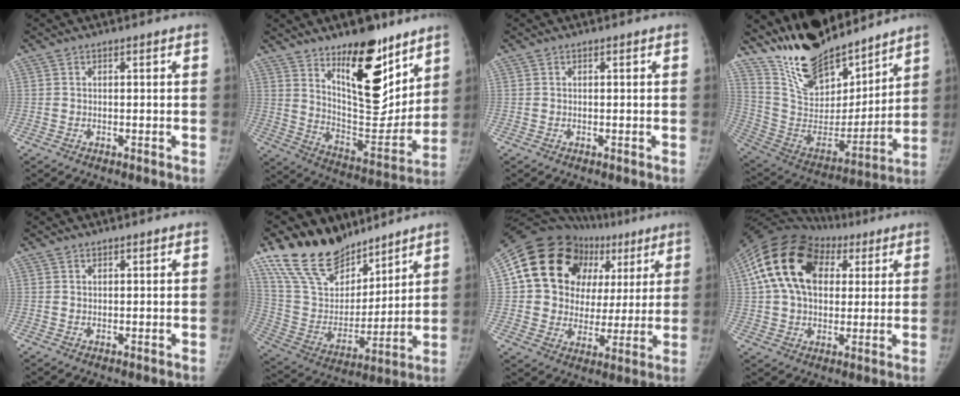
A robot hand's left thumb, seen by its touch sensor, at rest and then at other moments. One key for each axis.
{"total": 20.5, "fx": 12.1, "fy": 8.7, "fz": 14.1, "tx": -0.151, "ty": -0.101, "tz": 0.198}
{"total": 0.0}
{"total": 22.9, "fx": 19.2, "fy": 8.5, "fz": 9.1, "tx": -0.122, "ty": -0.110, "tz": 0.344}
{"total": 0.7, "fx": 0.6, "fy": 0.3, "fz": 0.1, "tx": 0.004, "ty": -0.004, "tz": 0.008}
{"total": 20.5, "fx": 15.8, "fy": 10.3, "fz": 8.2, "tx": -0.114, "ty": -0.074, "tz": 0.298}
{"total": 23.1, "fx": 8.4, "fy": 18.1, "fz": 11.6, "tx": -0.127, "ty": 0.035, "tz": 0.143}
{"total": 21.6, "fx": 6.6, "fy": 15.0, "fz": 14.0, "tx": -0.252, "ty": 0.032, "tz": 0.110}